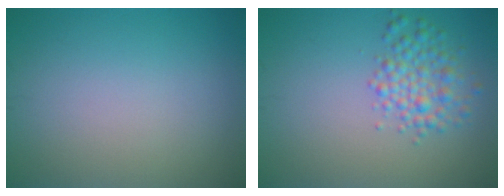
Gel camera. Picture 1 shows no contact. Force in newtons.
{"total": 3.2, "press": 3.2, "slide": 0.0}